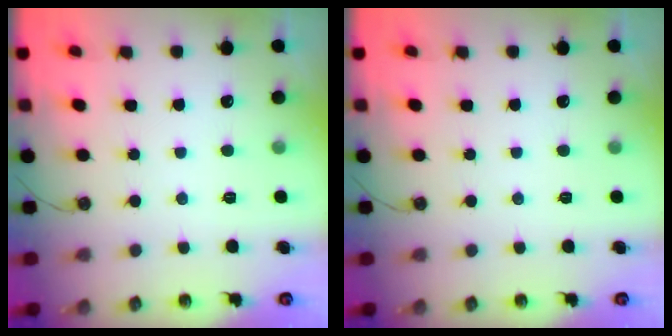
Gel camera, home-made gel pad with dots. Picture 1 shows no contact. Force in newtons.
{"total": 0.0}